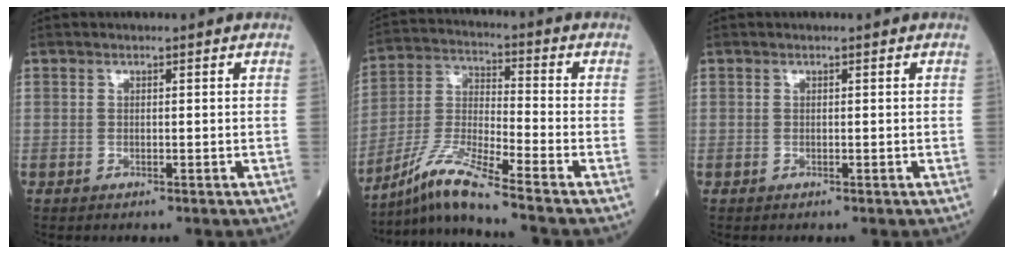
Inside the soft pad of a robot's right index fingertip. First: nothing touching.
{"total": 10.1, "force": [-8.2, -1.6, 5.6], "torque": [-0.131, -0.018, -0.159]}
{"total": 0.0}